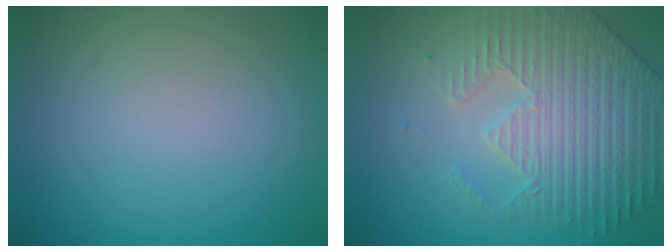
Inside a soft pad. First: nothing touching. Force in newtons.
{"total": 5.1, "press": 4.8, "slide": 1.6}